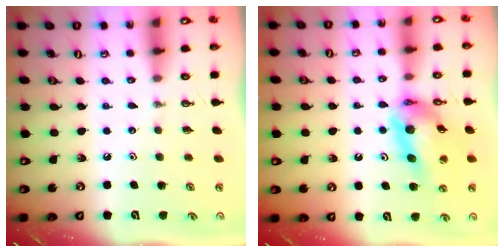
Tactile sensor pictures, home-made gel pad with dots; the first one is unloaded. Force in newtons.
{"total": 13.9, "press": 13.8, "slide": 1.4}